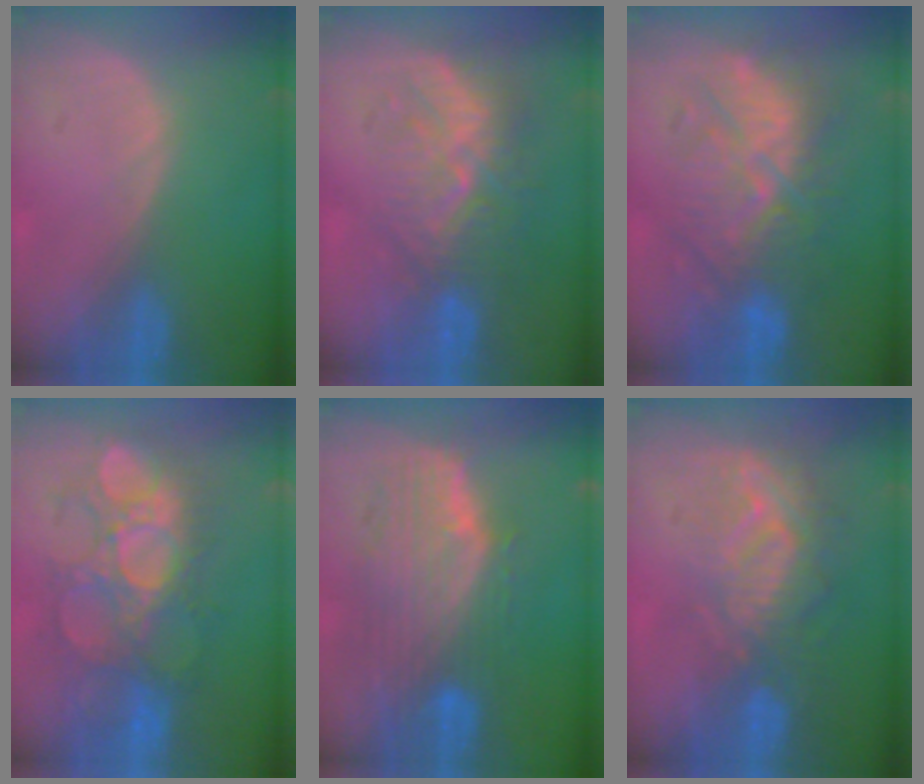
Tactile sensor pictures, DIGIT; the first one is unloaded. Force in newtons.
{"total": 8.7, "press": 8.2, "slide": 3.2}
{"total": 10.1, "press": 10.0, "slide": 0.4}
{"total": 9.9, "press": 9.9, "slide": 1.0}
{"total": 10.0, "press": 8.9, "slide": 4.7}
{"total": 9.4, "press": 8.5, "slide": 4.1}